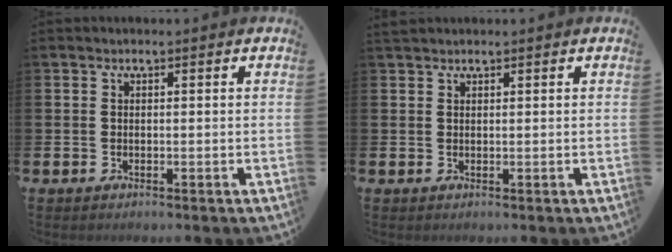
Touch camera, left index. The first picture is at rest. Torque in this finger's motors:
{"motor_torque": [-0.09, -0.02, 0.02, 0.08]}